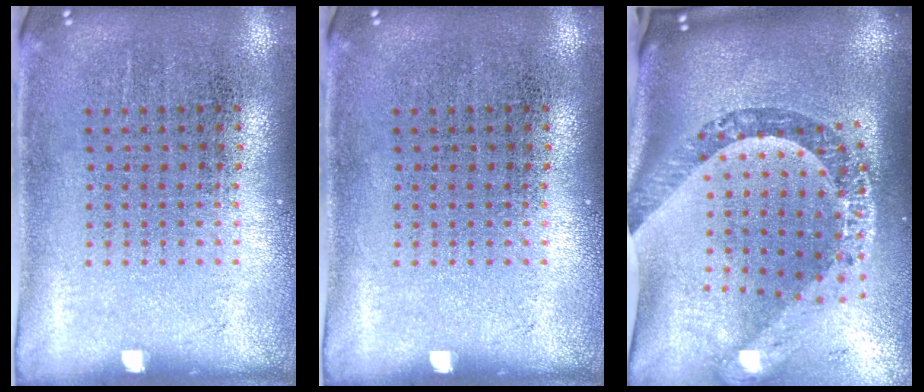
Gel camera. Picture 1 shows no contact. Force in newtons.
{"total": 0.0}
{"total": 3.7, "press": 2.6, "slide": 2.7}